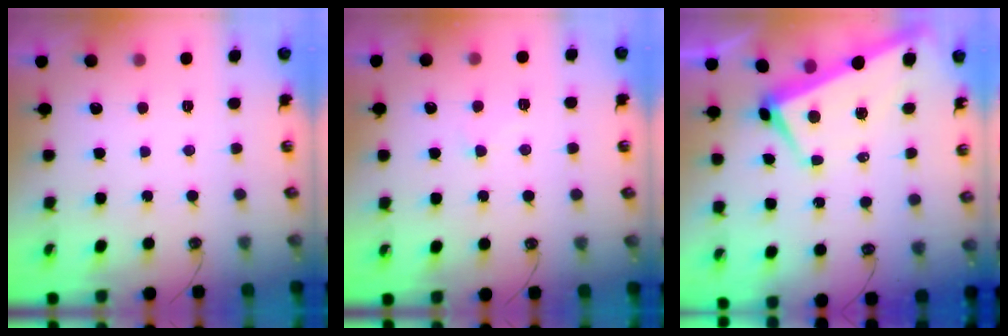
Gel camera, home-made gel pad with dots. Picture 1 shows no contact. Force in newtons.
{"total": 4.3, "press": 4.3, "slide": 0.3}
{"total": 1.2, "press": 0.6, "slide": 1.0}